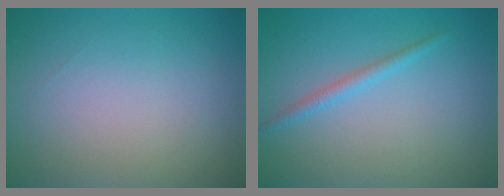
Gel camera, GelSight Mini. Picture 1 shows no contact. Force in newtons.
{"total": 1.4, "press": 1.4, "slide": 0.1}